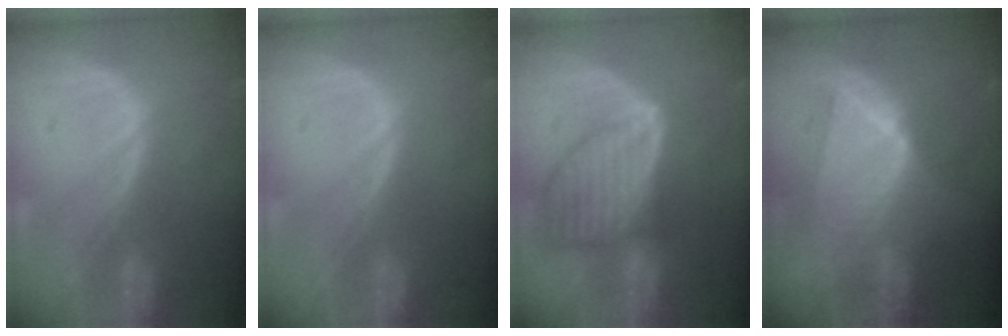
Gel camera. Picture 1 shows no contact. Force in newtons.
{"total": 0.0}
{"total": 9.3, "press": 9.3, "slide": 0.5}
{"total": 8.7, "press": 8.7, "slide": 0.4}